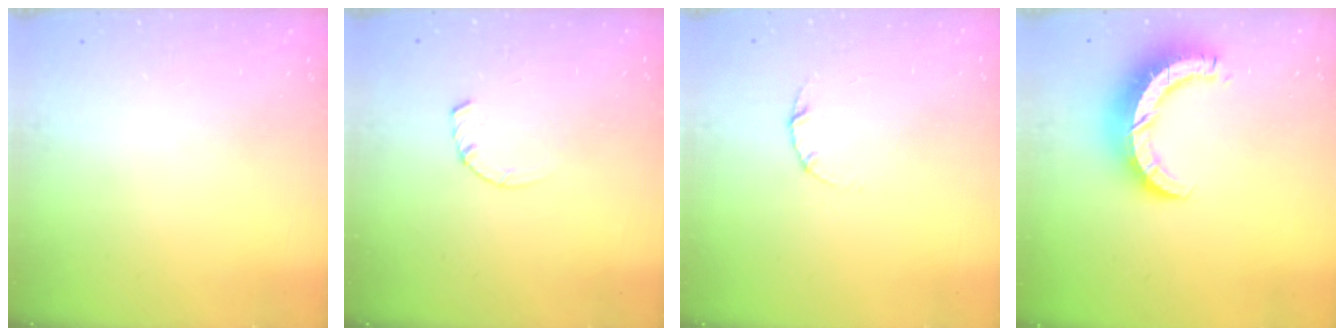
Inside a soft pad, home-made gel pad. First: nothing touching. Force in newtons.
{"total": 3.3, "press": 3.3, "slide": 0.3}
{"total": 3.0, "press": 3.0, "slide": 0.4}
{"total": 9.9, "press": 9.8, "slide": 1.0}